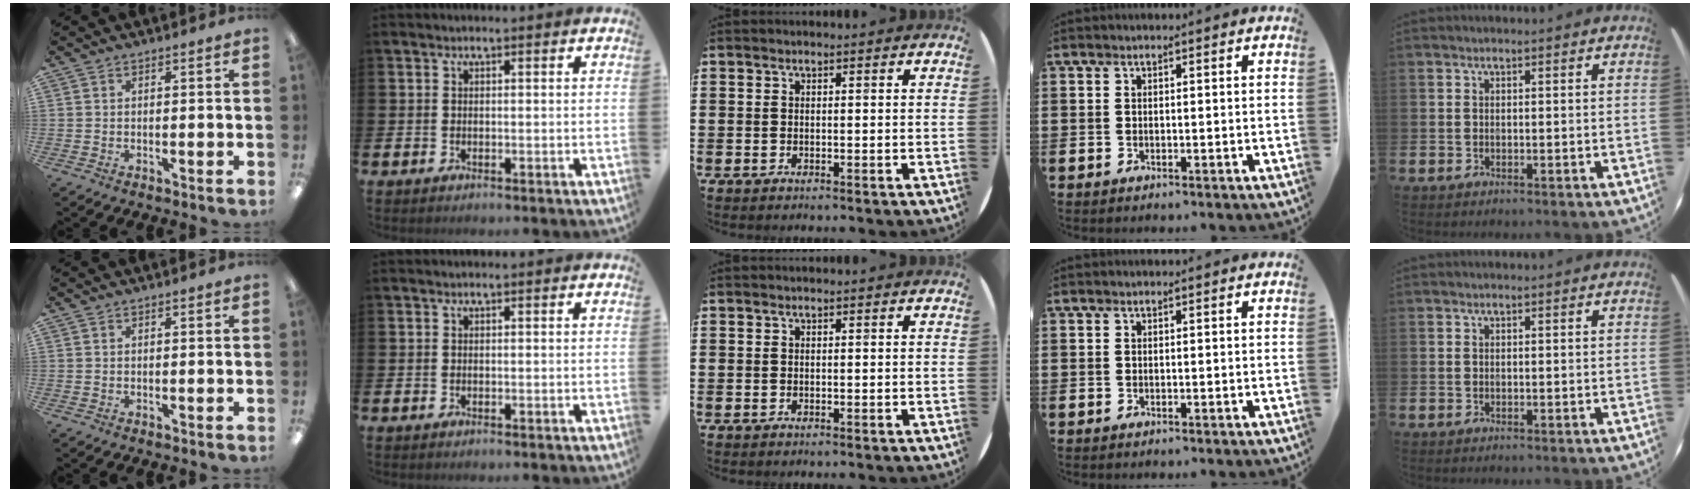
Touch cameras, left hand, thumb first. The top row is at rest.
{}